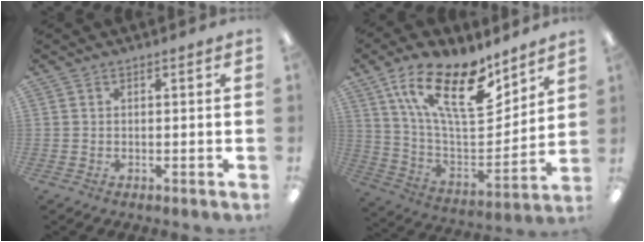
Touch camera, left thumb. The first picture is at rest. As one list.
[{"total": 21.7, "force": [13.6, 8.9, 14.4], "torque": [-0.253, -0.074, 0.239]}]